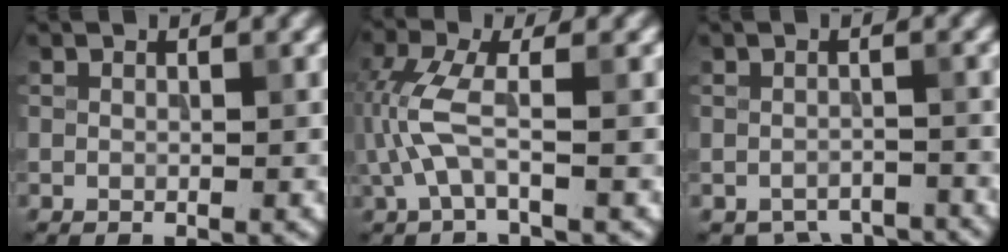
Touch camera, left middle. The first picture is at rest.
{"total": 4.0, "force": [-0.7, 1.1, 3.7], "torque": [-0.101, 0.006, -0.021]}
{"total": 3.9, "force": [-3.6, 1.3, 0.7], "torque": [-0.008, -0.013, -0.049]}